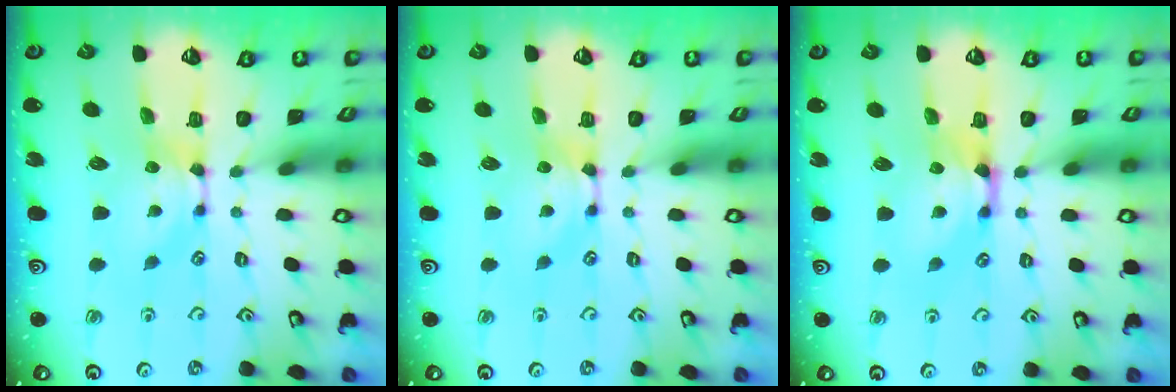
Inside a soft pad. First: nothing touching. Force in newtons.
{"total": 0.0}
{"total": 1.5, "press": 0.7, "slide": 1.3}